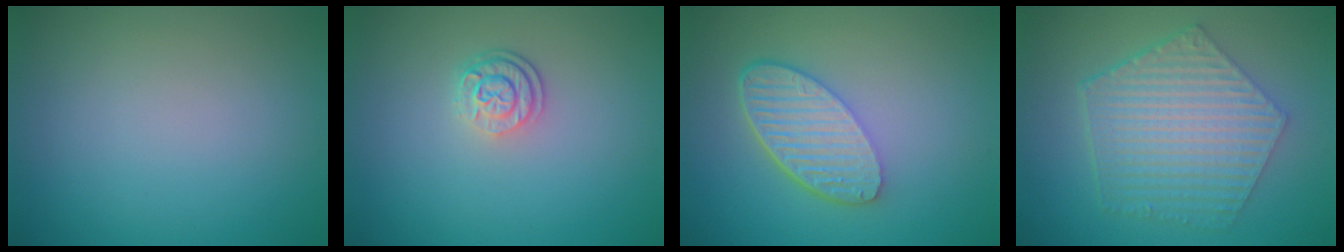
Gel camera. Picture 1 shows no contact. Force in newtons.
{"total": 2.6, "press": 1.9, "slide": 1.7}
{"total": 5.6, "press": 4.2, "slide": 3.7}
{"total": 6.6, "press": 4.9, "slide": 4.4}